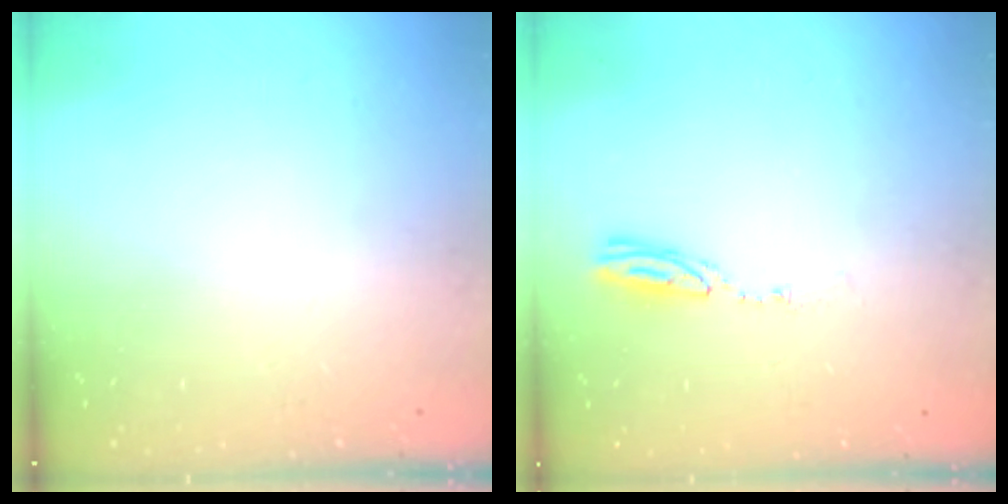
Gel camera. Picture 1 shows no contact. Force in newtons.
{"total": 3.7, "press": 3.7, "slide": 0.2}